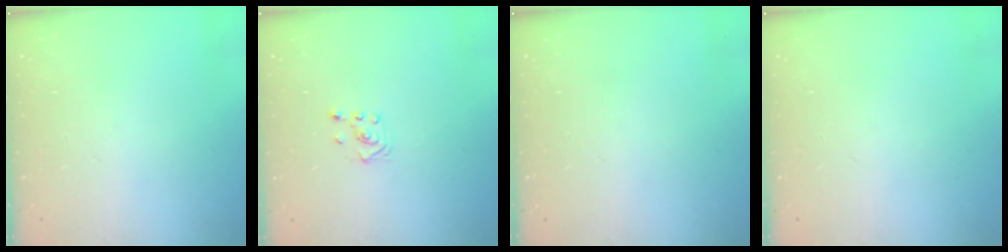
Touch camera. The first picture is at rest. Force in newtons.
{"total": 1.9, "press": 1.8, "slide": 0.6}
{"total": 0.0}
{"total": 0.0}